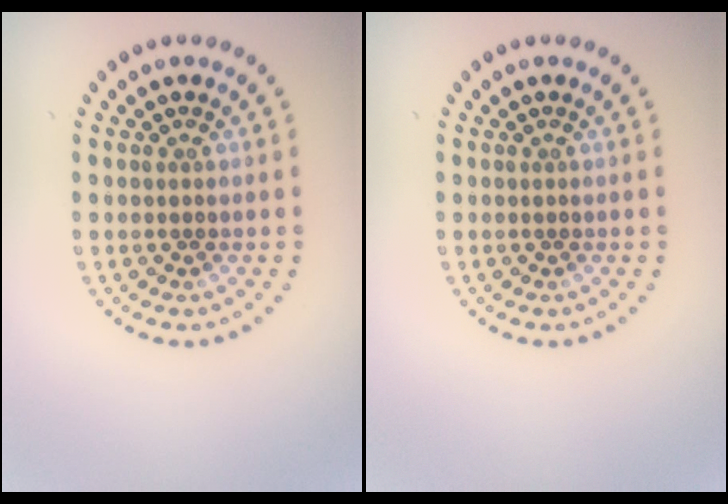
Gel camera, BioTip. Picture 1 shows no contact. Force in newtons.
{"total": 0.0}